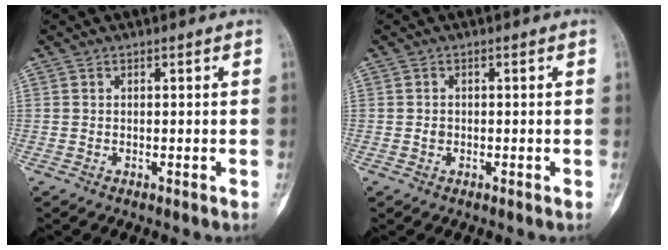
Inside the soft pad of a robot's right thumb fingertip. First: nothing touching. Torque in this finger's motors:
{"motor_torque": [-0.14, -0.18, 0.40, 0.11, 0.02]}